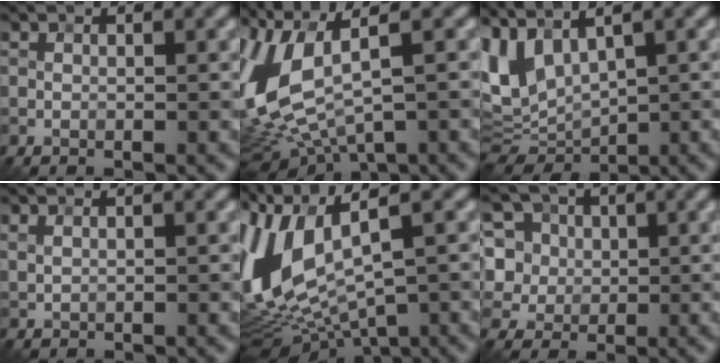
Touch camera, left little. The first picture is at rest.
{"total": 9.5, "force": [1.5, 4.2, 8.4], "torque": [-0.203, -0.008, 0.031]}
{"total": 5.6, "force": [2.0, 2.9, 4.3], "torque": [-0.097, -0.007, 0.041]}
{"total": 0.6, "force": [0.5, 0.2, 0.3], "torque": [-0.009, 0.000, 0.011]}
{"total": 12.0, "force": [0.4, 5.7, 10.6], "torque": [-0.247, -0.004, 0.016]}
{"total": 10.6, "force": [4.1, 8.7, 4.5], "torque": [-0.105, 0.037, 0.053]}